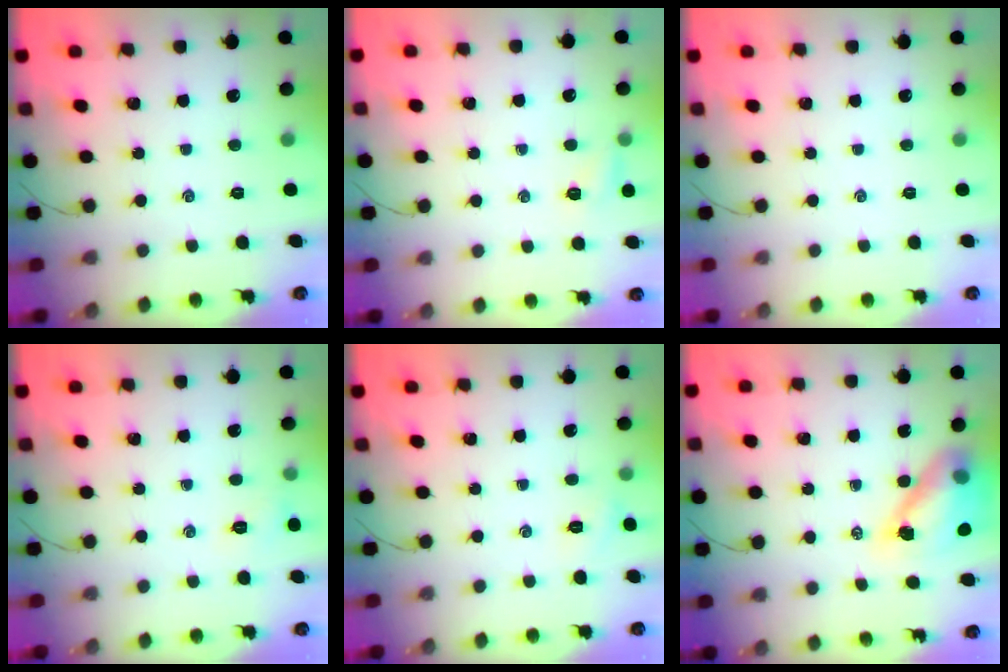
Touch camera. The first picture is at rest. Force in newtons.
{"total": 4.5, "press": 4.4, "slide": 1.2}
{"total": 0.0}
{"total": 5.4, "press": 5.2, "slide": 1.6}
{"total": 2.2, "press": 2.2, "slide": 0.6}
{"total": 14.3, "press": 13.6, "slide": 4.2}